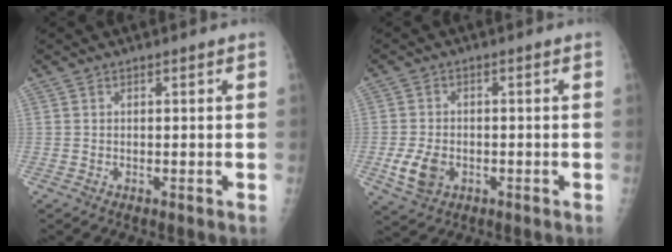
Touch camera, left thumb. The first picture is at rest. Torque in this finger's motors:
{"motor_torque": [-0.07, 0.11, 0.41, 0.19, 0.03]}